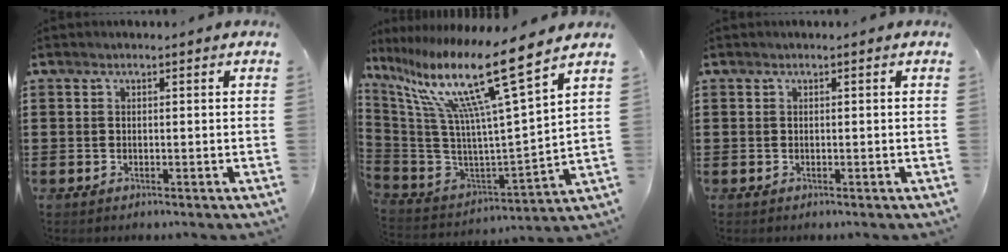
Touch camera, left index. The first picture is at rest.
{"total": 16.5, "force": [10.6, 0.5, 12.6], "torque": [-0.288, -0.072, 0.159]}
{"total": 0.0}